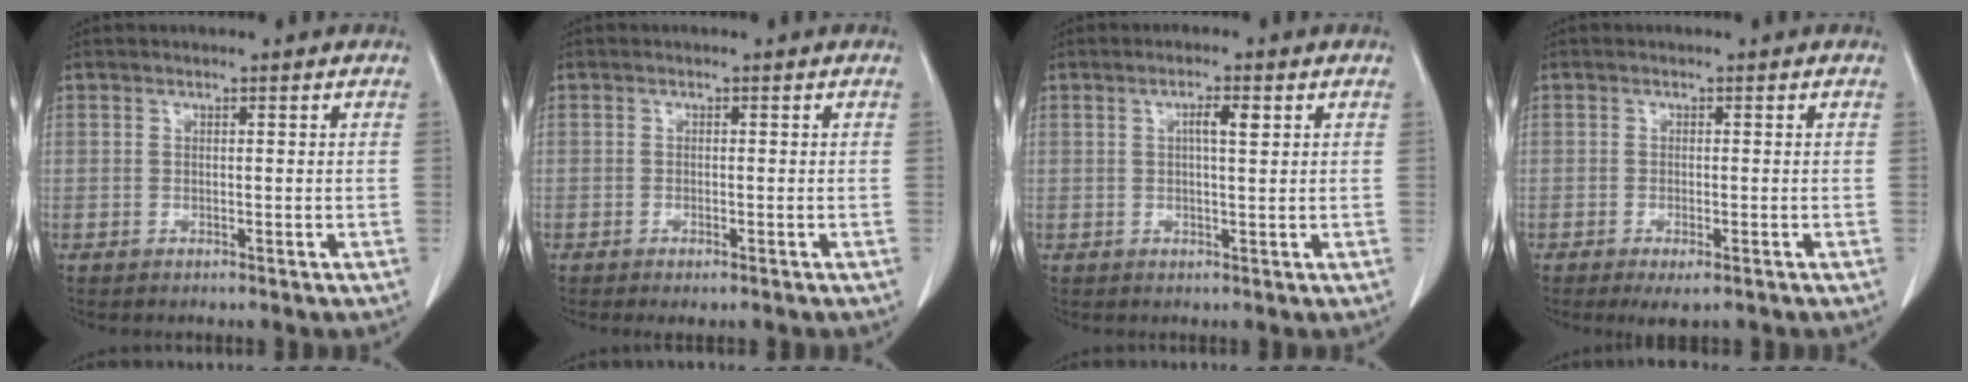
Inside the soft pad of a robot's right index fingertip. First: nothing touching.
{"total": 1.5, "force": [-1.0, 0.4, 1.0], "torque": [-0.016, -0.003, -0.011]}
{"total": 2.6, "force": [0.8, 0.4, 2.5], "torque": [-0.045, 0.002, 0.013]}
{"total": 3.1, "force": [-2.0, 0.8, 2.3], "torque": [-0.030, -0.006, -0.027]}